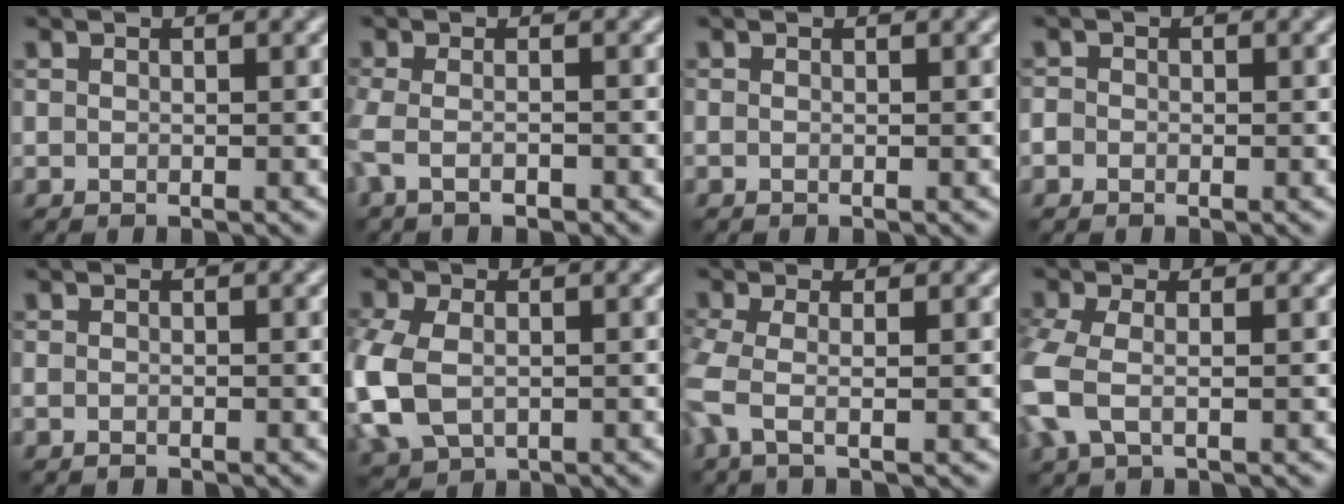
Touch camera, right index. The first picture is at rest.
{"total": 1.9, "force": [-1.2, 0.3, 1.5], "torque": [-0.041, -0.006, -0.028]}
{"total": 0.0}
{"total": 1.3, "force": [-0.8, 1.0, 0.2], "torque": [0.002, -0.001, -0.013]}
{"total": 0.6, "force": [-0.6, -0.1, 0.0], "torque": [-0.002, -0.004, -0.010]}
{"total": 7.9, "force": [-1.5, 5.4, 5.5], "torque": [-0.167, -0.021, -0.025]}
{"total": 2.9, "force": [-0.8, 0.8, 2.7], "torque": [-0.076, -0.005, -0.024]}
{"total": 5.0, "force": [-1.2, 2.6, 4.0], "torque": [-0.122, -0.004, -0.029]}